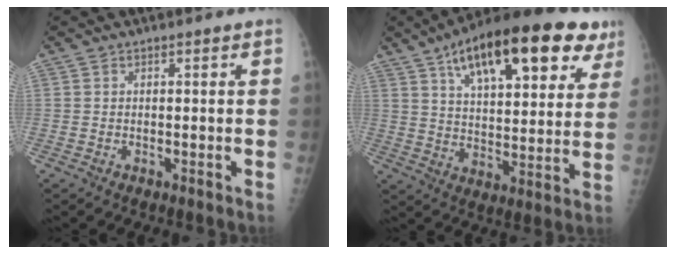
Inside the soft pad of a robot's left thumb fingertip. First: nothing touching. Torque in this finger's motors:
{"motor_torque": [0.92, 0.98, 1.57, -1.20, 0.13]}